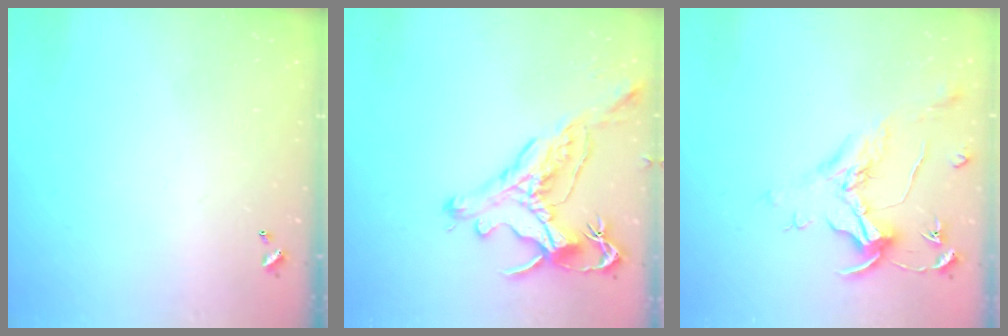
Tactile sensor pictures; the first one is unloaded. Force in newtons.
{"total": 1.2, "press": 0.9, "slide": 0.9}
{"total": 1.5, "press": 1.3, "slide": 0.7}